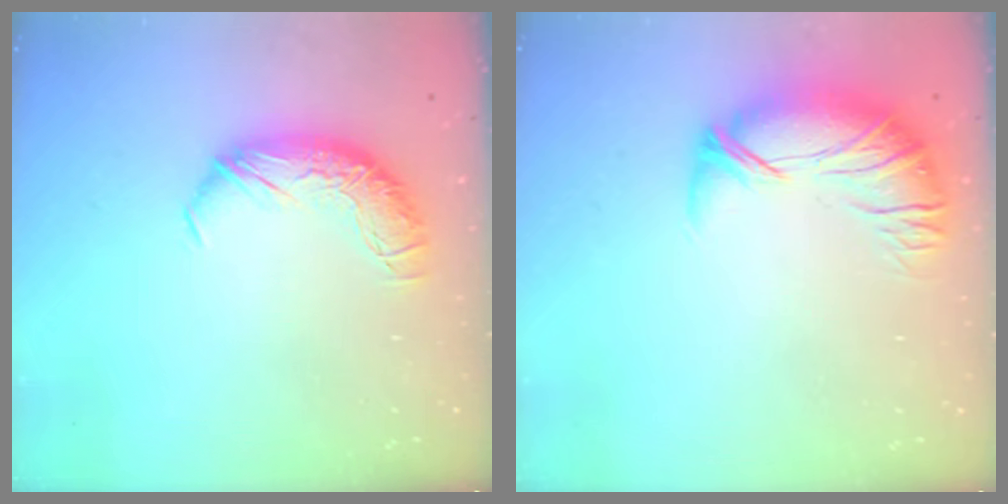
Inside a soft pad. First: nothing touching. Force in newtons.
{"total": 2.8, "press": 1.7, "slide": 2.3}